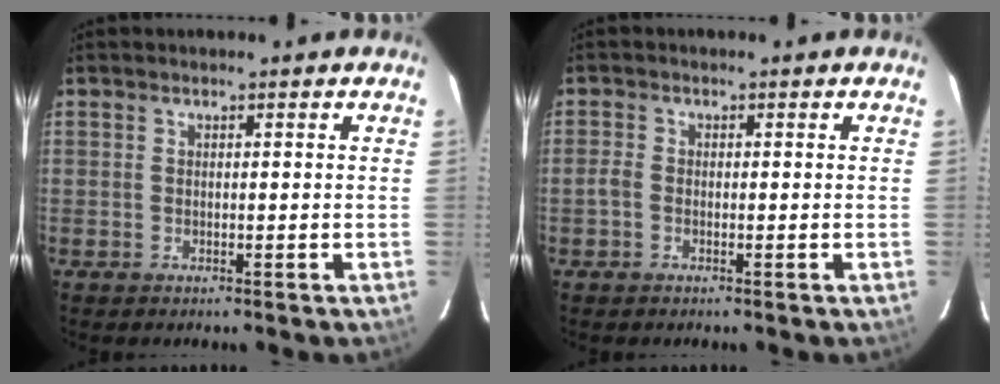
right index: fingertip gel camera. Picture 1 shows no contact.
{"total": 1.6, "force": [-0.8, 1.1, 0.9], "torque": [-0.026, 0.000, -0.019]}